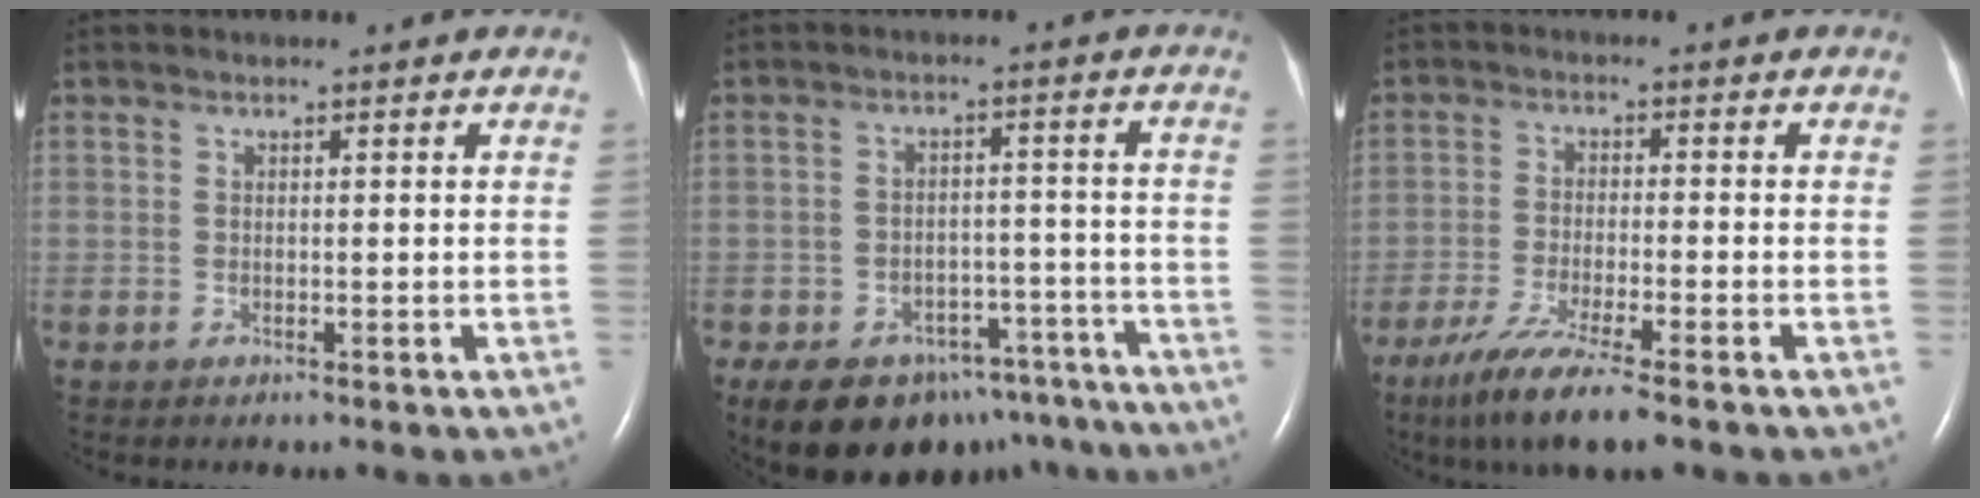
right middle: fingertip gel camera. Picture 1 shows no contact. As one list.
[{"total": 17.3, "force": [-12.5, 9.7, 6.8], "torque": [-0.115, 0.011, -0.156]}, {"total": 8.8, "force": [-6.3, 0.1, 6.1], "torque": [-0.114, -0.026, -0.108]}]